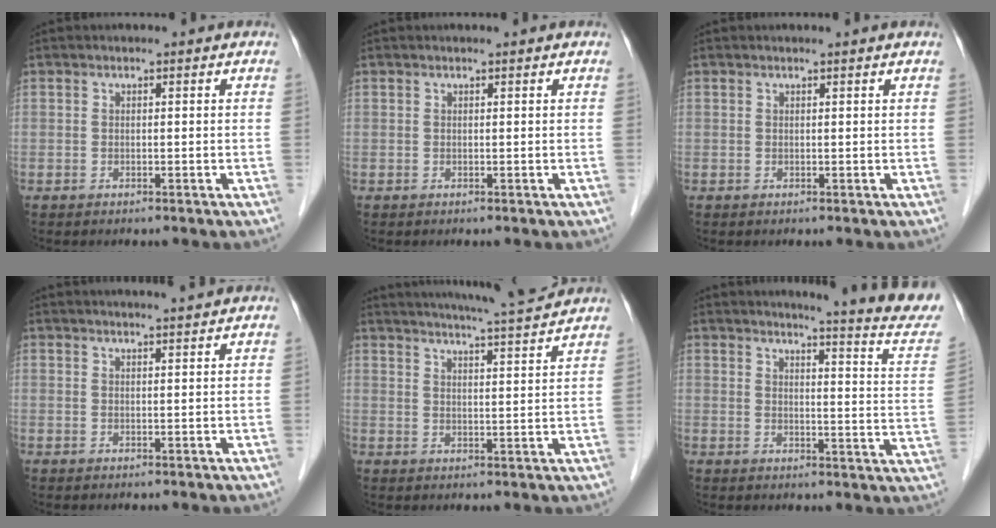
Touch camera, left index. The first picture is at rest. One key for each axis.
{"total": 0.5, "fx": 0.5, "fy": 0.0, "fz": 0.2, "tx": -0.002, "ty": 0.004, "tz": 0.010}
{"total": 0.6, "fx": 0.5, "fy": -0.1, "fz": 0.3, "tx": -0.006, "ty": 0.000, "tz": 0.015}
{"total": 5.2, "fx": 4.8, "fy": -0.7, "fz": 1.9, "tx": -0.022, "ty": 0.015, "tz": 0.056}
{"total": 12.0, "fx": 11.1, "fy": -0.8, "fz": 4.4, "tx": -0.081, "ty": 0.001, "tz": 0.149}
{"total": 15.0, "fx": 13.7, "fy": -0.6, "fz": 6.0, "tx": -0.070, "ty": -0.086, "tz": 0.132}